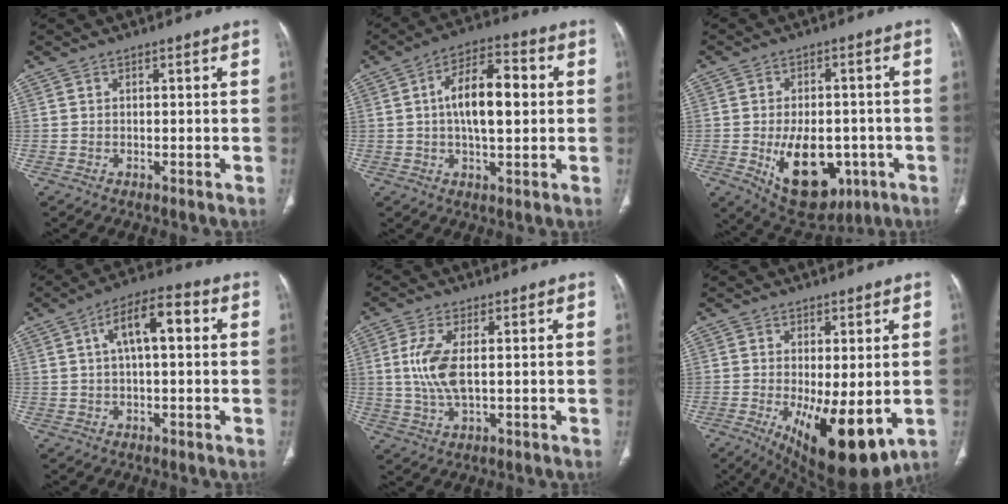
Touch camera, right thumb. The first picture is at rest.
{"total": 12.3, "force": [1.1, 5.4, 10.9], "torque": [-0.170, 0.019, 0.011]}
{"total": 15.7, "force": [-4.7, 9.6, 11.5], "torque": [-0.145, 0.008, -0.046]}
{"total": 9.2, "force": [2.0, 3.7, 8.2], "torque": [-0.135, 0.028, 0.024]}
{"total": 7.6, "force": [0.7, 3.0, 7.0], "torque": [-0.170, -0.004, 0.017]}
{"total": 14.4, "force": [-3.6, 5.4, 12.9], "torque": [-0.195, -0.030, -0.037]}